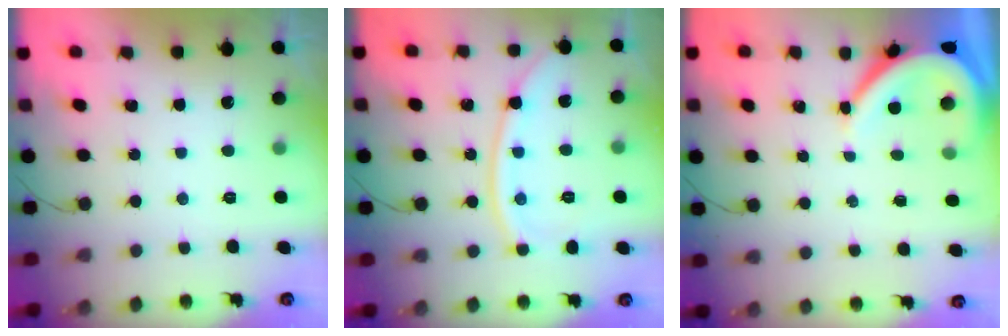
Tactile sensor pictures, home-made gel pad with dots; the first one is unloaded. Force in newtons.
{"total": 10.0, "press": 10.0, "slide": 0.4}
{"total": 7.5, "press": 7.4, "slide": 0.9}